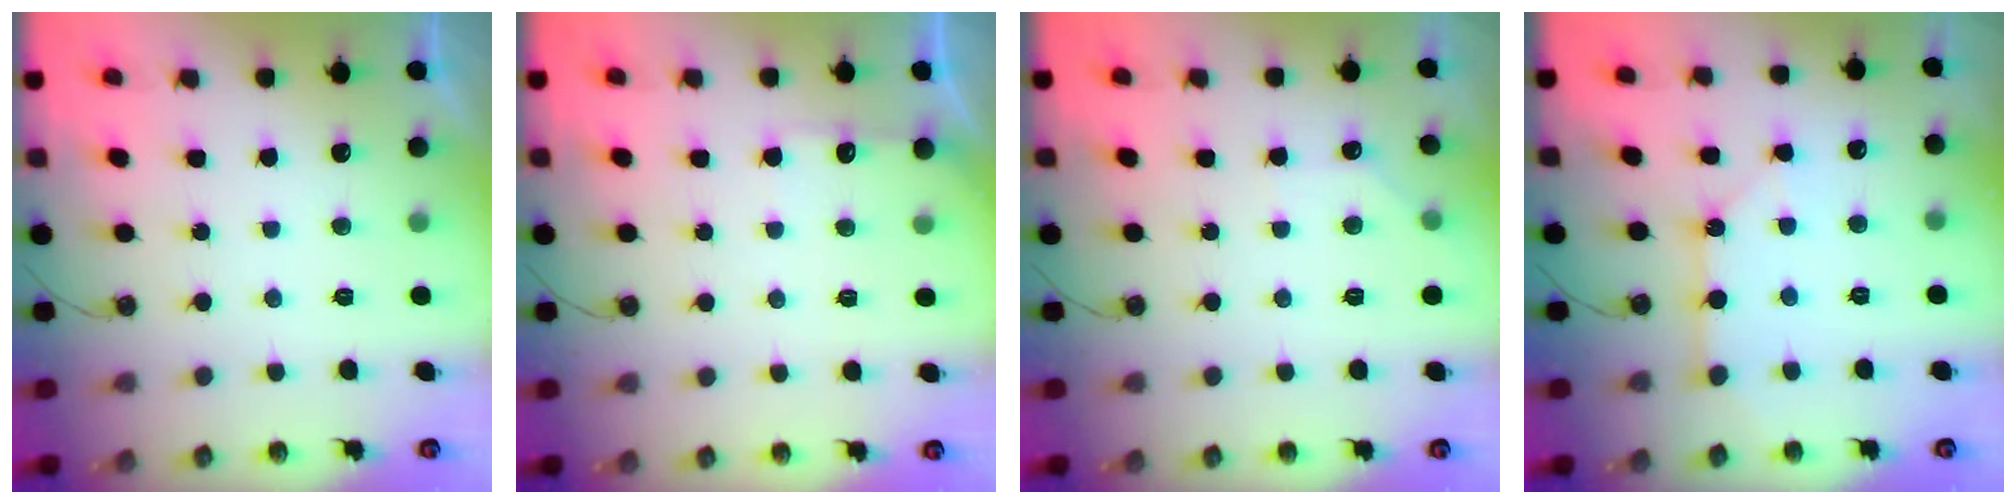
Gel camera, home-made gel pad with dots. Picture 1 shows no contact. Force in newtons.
{"total": 4.8, "press": 4.8, "slide": 0.5}
{"total": 4.1, "press": 4.1, "slide": 0.5}
{"total": 3.9, "press": 3.9, "slide": 0.3}